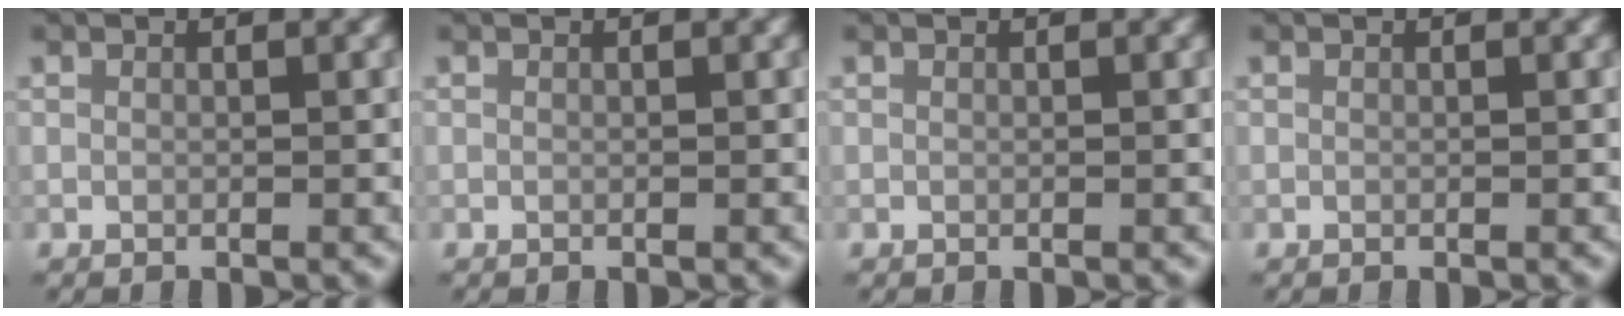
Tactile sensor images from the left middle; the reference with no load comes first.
{"total": 0.0}
{"total": 0.0}
{"total": 0.0}